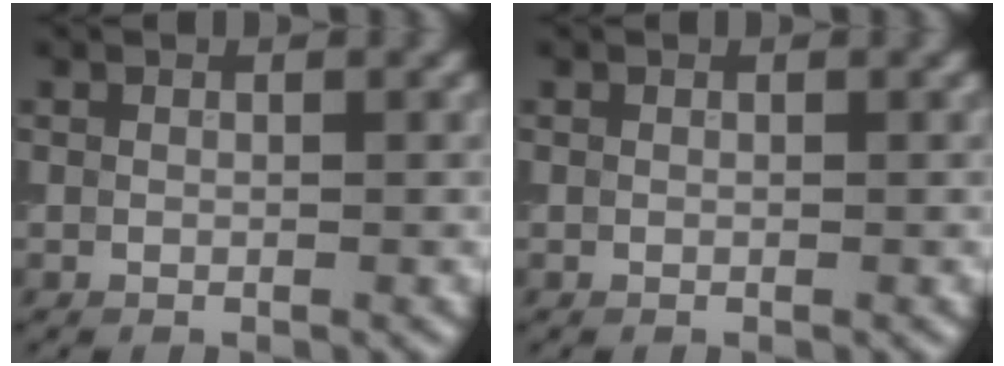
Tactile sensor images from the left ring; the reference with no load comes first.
{"total": 0.0}